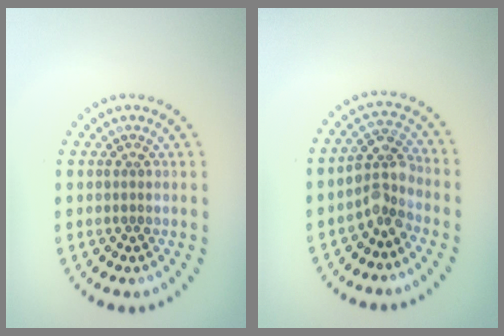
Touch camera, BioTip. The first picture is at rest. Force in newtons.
{"total": 3.1, "press": 2.7, "slide": 1.5}